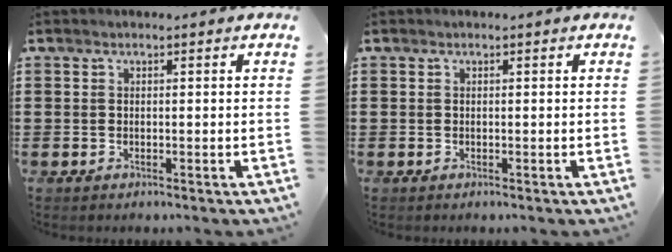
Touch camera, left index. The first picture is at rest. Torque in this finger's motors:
{"motor_torque": [0.00, 0.00, 0.00, 0.00]}